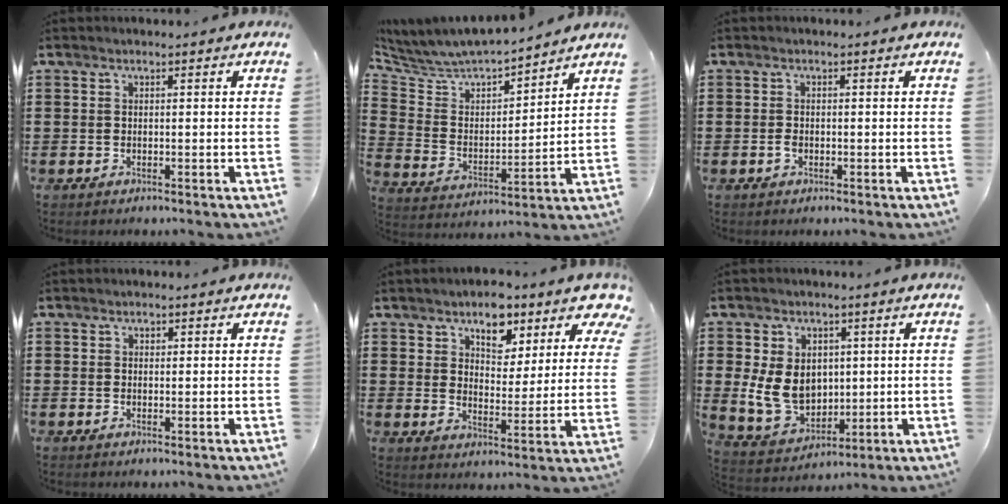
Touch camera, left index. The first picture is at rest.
{"total": 5.3, "force": [5.2, 1.2, 0.5], "torque": [-0.046, -0.044, 0.082]}
{"total": 1.2, "force": [-0.5, 0.7, 0.8], "torque": [-0.025, -0.004, -0.011]}
{"total": 0.7, "force": [0.4, 0.6, 0.2], "torque": [0.003, 0.003, 0.004]}
{"total": 8.0, "force": [6.2, 3.6, 3.5], "torque": [-0.066, -0.024, 0.102]}
{"total": 9.0, "force": [0.5, 7.3, 5.3], "torque": [-0.133, 0.012, 0.009]}